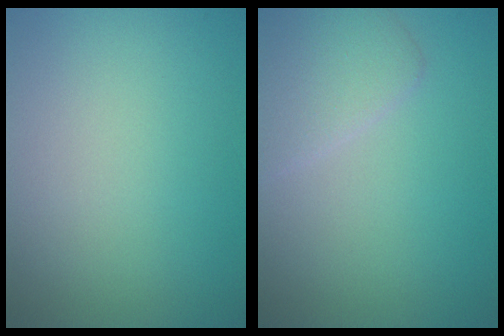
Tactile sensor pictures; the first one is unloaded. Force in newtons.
{"total": 2.7, "press": 2.7, "slide": 0.1}